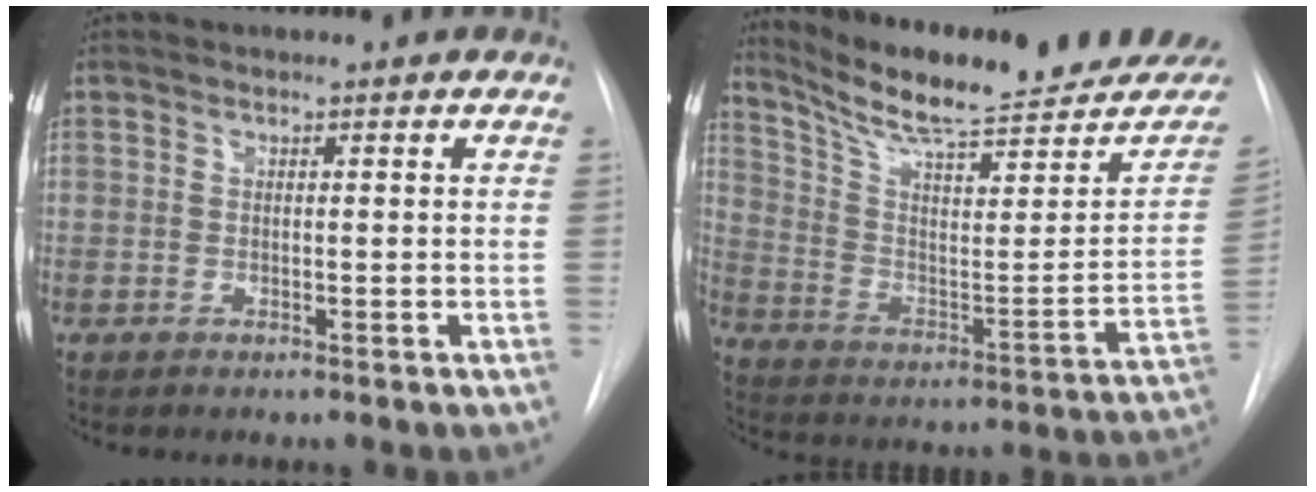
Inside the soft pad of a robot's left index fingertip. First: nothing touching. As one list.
[{"total": 23.7, "force": [20.8, 3.1, 10.9], "torque": [-0.174, -0.051, 0.300]}]